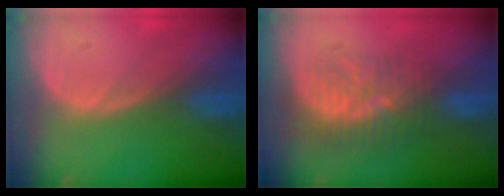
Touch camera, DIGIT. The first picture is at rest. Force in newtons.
{"total": 8.9, "press": 7.6, "slide": 4.7}